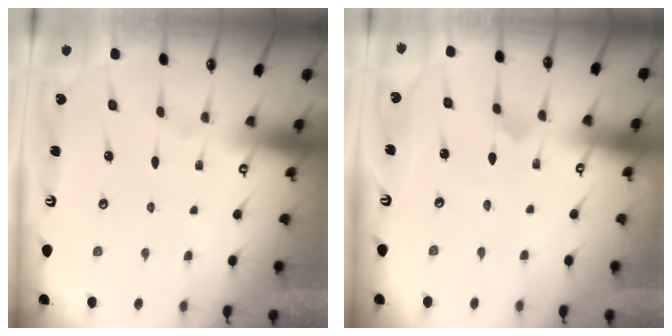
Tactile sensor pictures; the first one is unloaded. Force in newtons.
{"total": 2.0, "press": 2.0, "slide": 0.2}